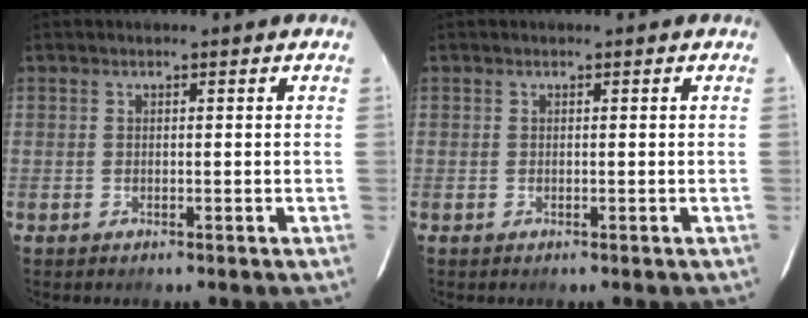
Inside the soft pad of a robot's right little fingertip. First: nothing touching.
{"total": 0.0}